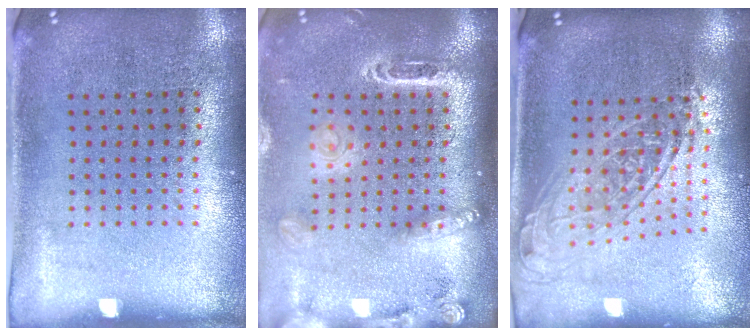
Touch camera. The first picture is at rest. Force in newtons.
{"total": 2.4, "press": 1.9, "slide": 1.5}
{"total": 1.7, "press": 1.3, "slide": 1.0}